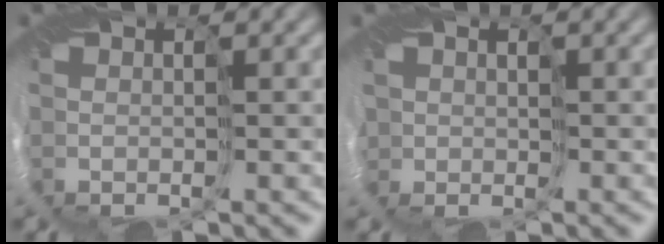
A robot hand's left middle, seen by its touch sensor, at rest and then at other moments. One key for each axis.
{"total": 1.6, "fx": 0.1, "fy": 1.6, "fz": 0.0, "tx": 0.000, "ty": -0.003, "tz": 0.001}